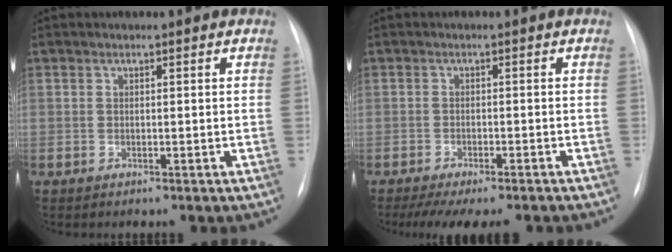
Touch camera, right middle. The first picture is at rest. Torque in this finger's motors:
{"motor_torque": [0.48, -0.40, 0.16, 0.04]}